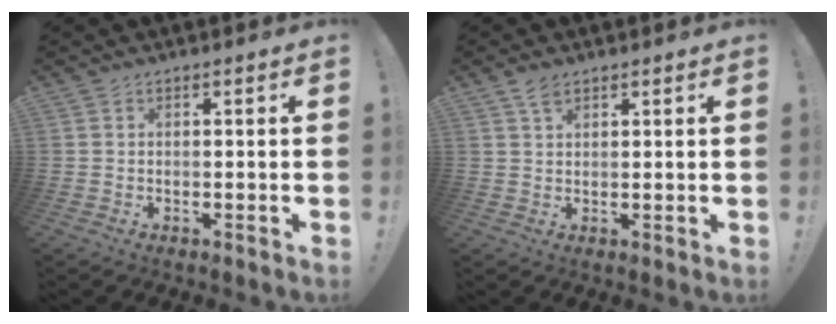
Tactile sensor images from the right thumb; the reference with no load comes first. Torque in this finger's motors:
{"motor_torque": [-0.40, 0.50, 0.32, 0.19, -0.02]}